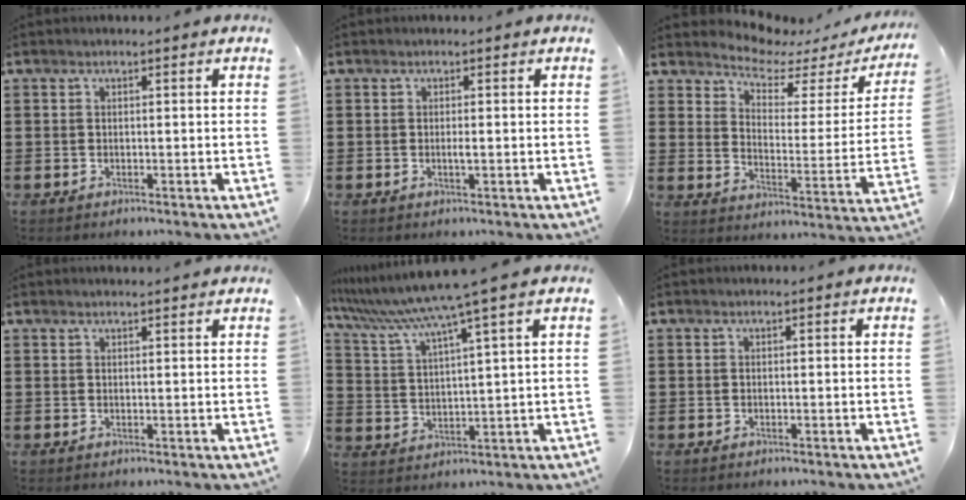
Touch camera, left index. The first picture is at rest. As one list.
[{"total": 1.0, "force": [-0.1, 0.1, 1.0], "torque": [-0.019, -0.005, 0.000]}, {"total": 5.2, "force": [4.8, 1.1, 1.5], "torque": [-0.051, -0.037, 0.079]}, {"total": 1.1, "force": [1.1, -0.1, 0.3], "torque": [-0.007, -0.001, 0.022]}, {"total": 7.6, "force": [6.1, -1.4, 4.4], "torque": [-0.110, -0.043, 0.097]}, {"total": 0.0}]